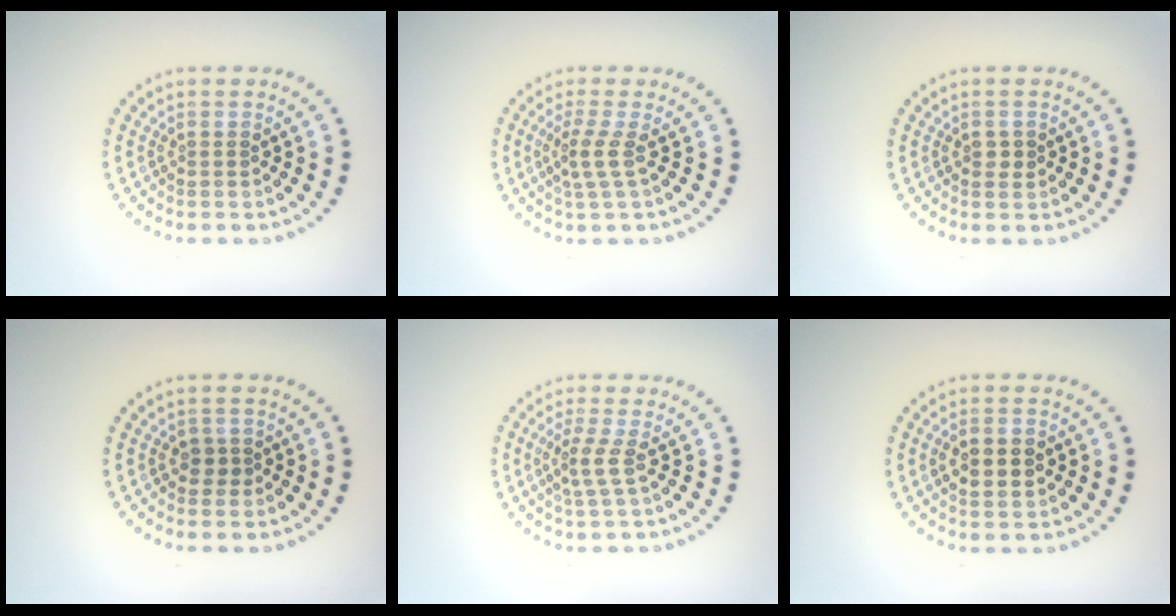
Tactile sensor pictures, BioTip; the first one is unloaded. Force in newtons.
{"total": 2.0, "press": 1.3, "slide": 1.6}
{"total": 1.0, "press": 1.0, "slide": 0.1}
{"total": 1.4, "press": 1.2, "slide": 0.6}
{"total": 2.0, "press": 1.4, "slide": 1.4}
{"total": 3.0, "press": 3.0, "slide": 0.2}